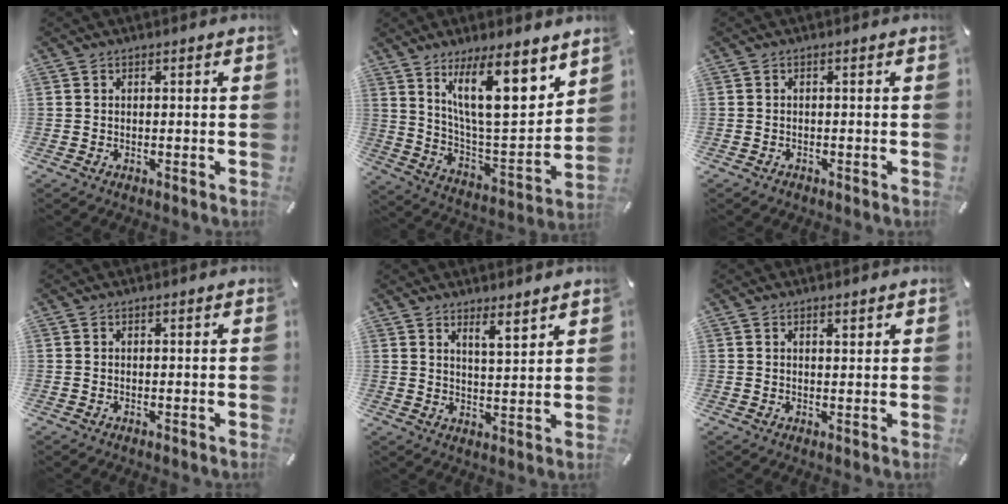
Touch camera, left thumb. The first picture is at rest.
{"total": 19.0, "force": [11.2, 6.4, 14.0], "torque": [-0.230, -0.063, 0.184]}
{"total": 0.6, "force": [-0.5, 0.4, 0.2], "torque": [-0.003, 0.003, -0.012]}
{"total": 0.0}
{"total": 5.0, "force": [4.5, 0.6, 2.2], "torque": [-0.030, -0.033, 0.076]}
{"total": 1.4, "force": [1.2, 0.4, 0.6], "torque": [-0.012, 0.000, 0.021]}